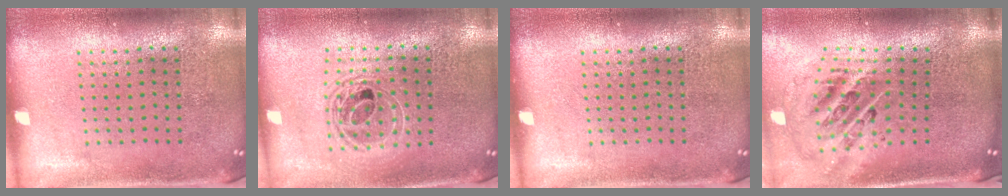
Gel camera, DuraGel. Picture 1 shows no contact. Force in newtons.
{"total": 1.7, "press": 1.4, "slide": 1.0}
{"total": 0.0}
{"total": 2.8, "press": 1.9, "slide": 2.1}